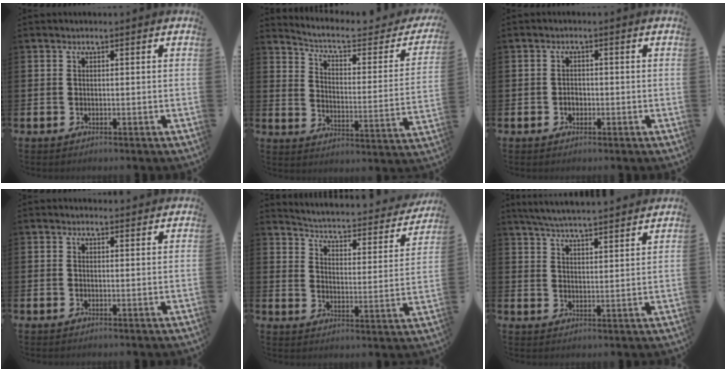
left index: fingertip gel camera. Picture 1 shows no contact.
{"total": 5.6, "force": [4.6, 1.6, 2.9], "torque": [-0.076, -0.033, 0.067]}
{"total": 1.5, "force": [-0.4, 1.2, 0.7], "torque": [-0.014, 0.005, -0.010]}
{"total": 1.0, "force": [1.0, 0.1, 0.0], "torque": [0.009, -0.005, 0.016]}
{"total": 3.3, "force": [3.0, 1.1, 0.9], "torque": [-0.044, -0.032, 0.039]}
{"total": 5.6, "force": [5.5, -0.1, 0.9], "torque": [-0.041, -0.034, 0.097]}